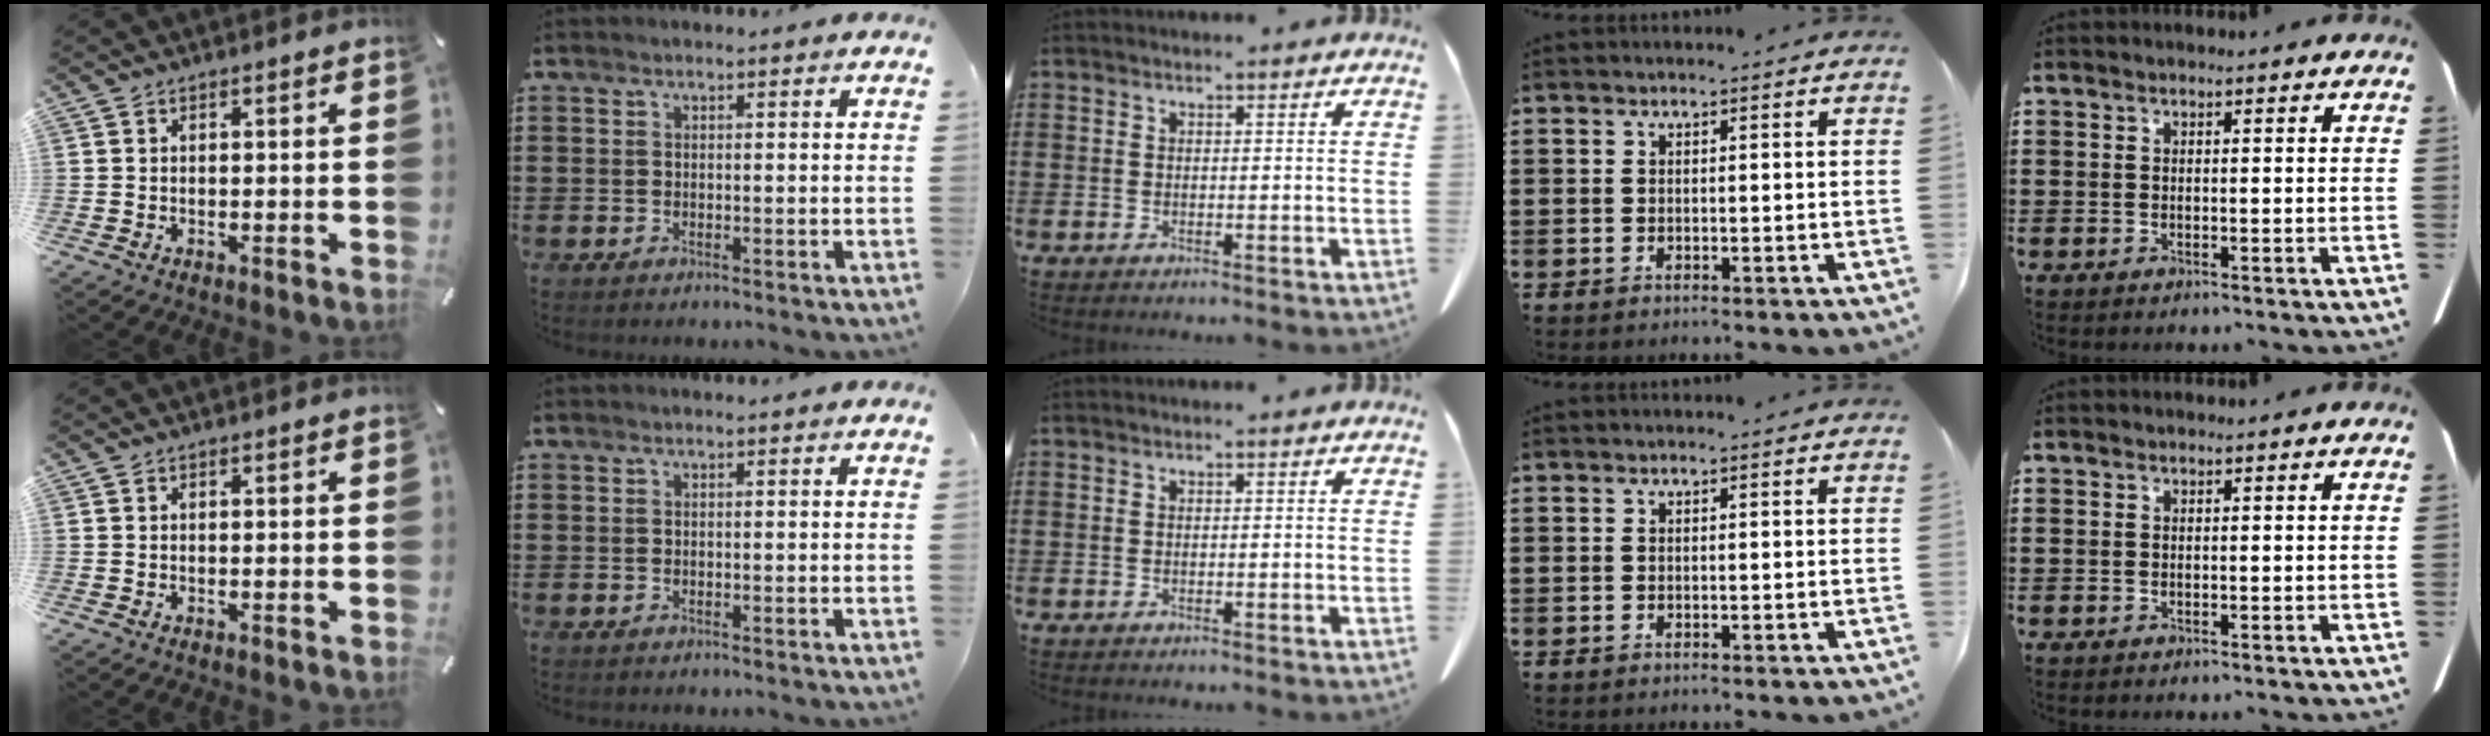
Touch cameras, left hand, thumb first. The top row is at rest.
{}